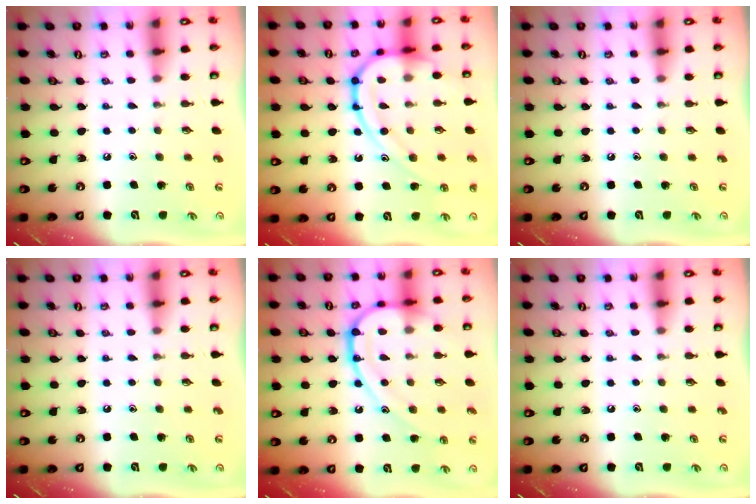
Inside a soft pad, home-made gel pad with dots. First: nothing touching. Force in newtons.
{"total": 16.5, "press": 16.5, "slide": 0.8}
{"total": 0.0}
{"total": 0.0}
{"total": 16.6, "press": 16.5, "slide": 1.4}
{"total": 0.0}